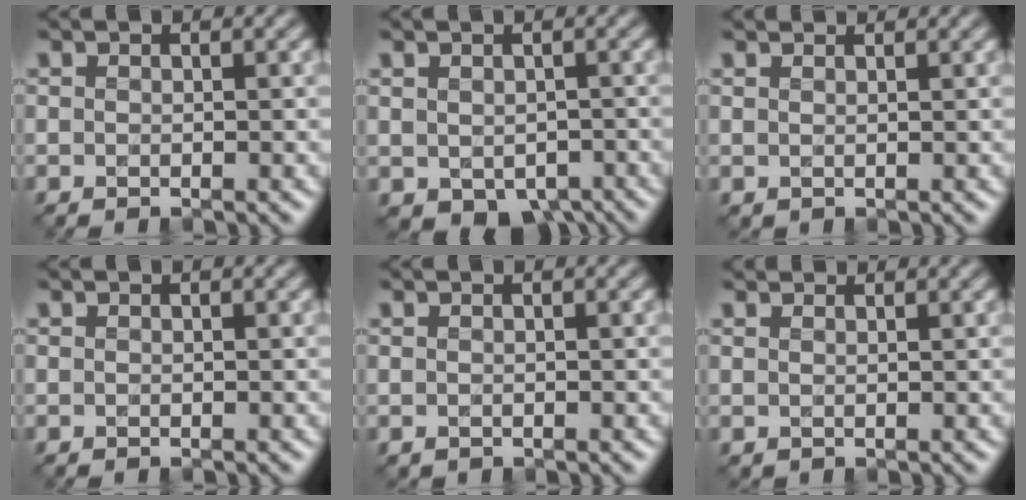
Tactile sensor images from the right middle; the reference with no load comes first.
{"total": 3.2, "force": [-1.6, 2.2, 1.8], "torque": [-0.026, -0.027, -0.002]}
{"total": 2.6, "force": [2.5, 0.6, 0.5], "torque": [-0.003, 0.002, 0.016]}
{"total": 0.0}
{"total": 0.0}
{"total": 2.8, "force": [2.6, 0.7, 0.5], "torque": [-0.006, 0.004, 0.020]}